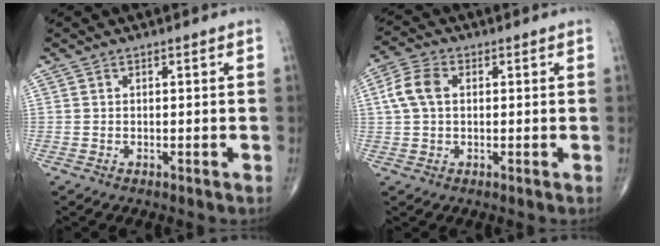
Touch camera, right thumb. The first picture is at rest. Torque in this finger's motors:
{"motor_torque": [-0.27, 0.46, 0.56, 0.07, 0.18]}